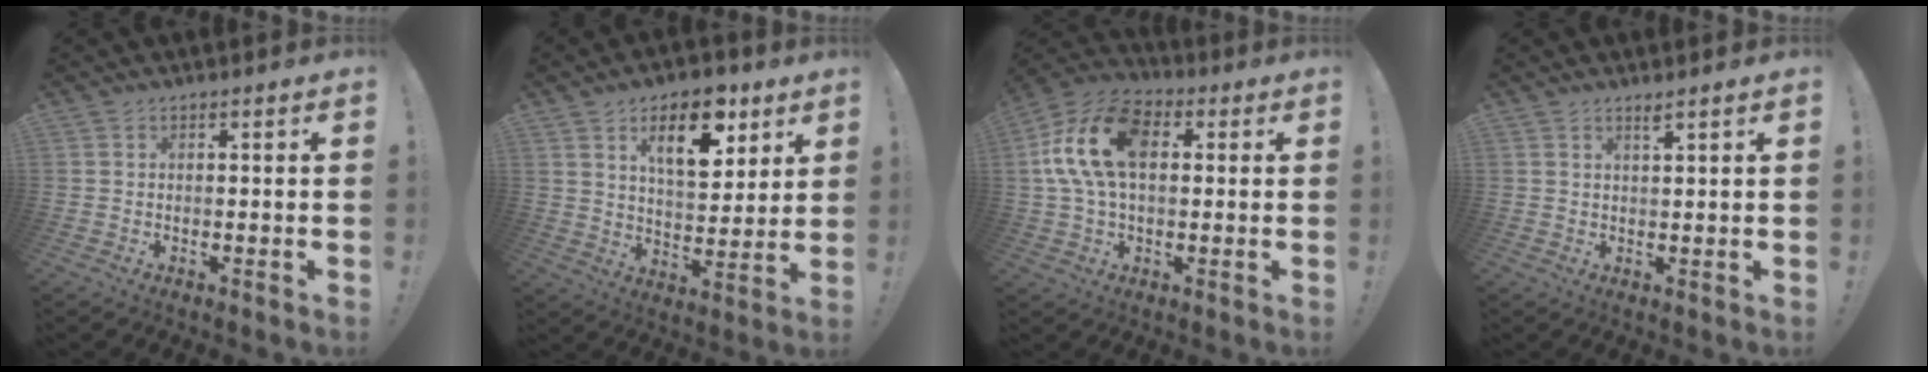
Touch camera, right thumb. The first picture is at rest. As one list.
[{"total": 14.5, "force": [7.6, 7.0, 10.2], "torque": [-0.143, -0.026, 0.127]}, {"total": 17.4, "force": [3.0, 10.8, 13.3], "torque": [-0.261, 0.009, 0.052]}, {"total": 1.7, "force": [1.3, -0.5, 1.0], "torque": [-0.019, -0.005, 0.022]}]